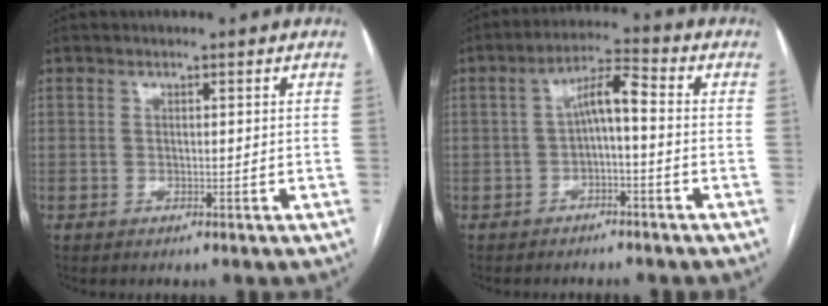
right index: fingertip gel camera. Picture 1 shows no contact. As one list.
[{"total": 5.7, "force": [-0.5, 1.3, 5.5], "torque": [-0.098, 0.027, -0.011]}]